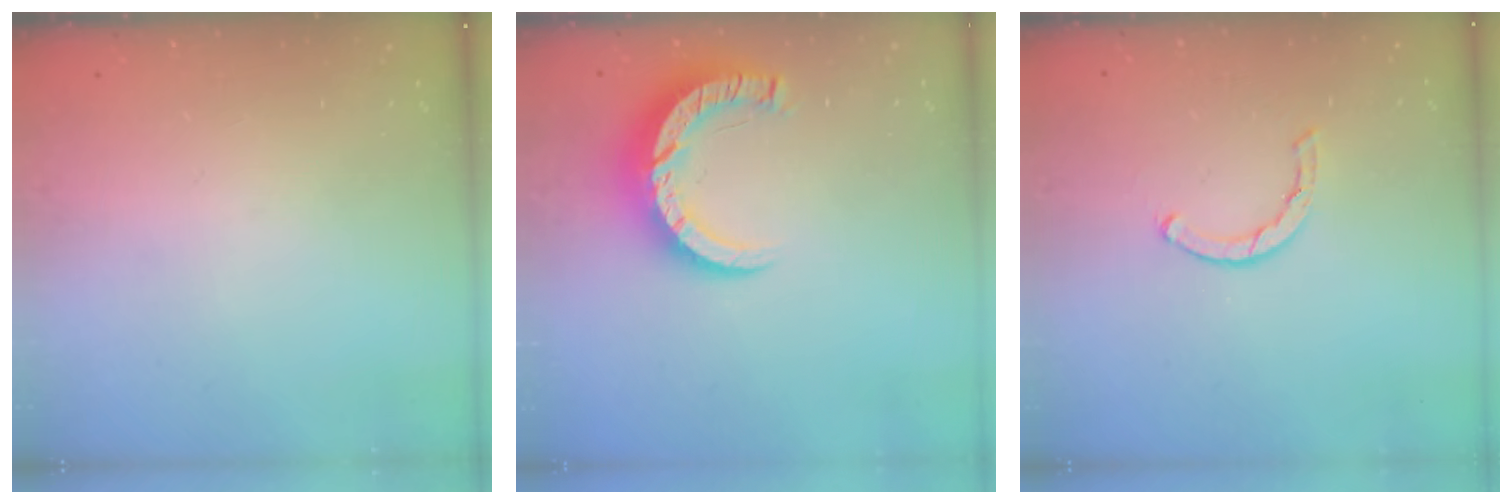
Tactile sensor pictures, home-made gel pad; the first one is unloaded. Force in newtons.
{"total": 10.0, "press": 9.9, "slide": 1.0}
{"total": 2.0, "press": 2.0, "slide": 0.2}